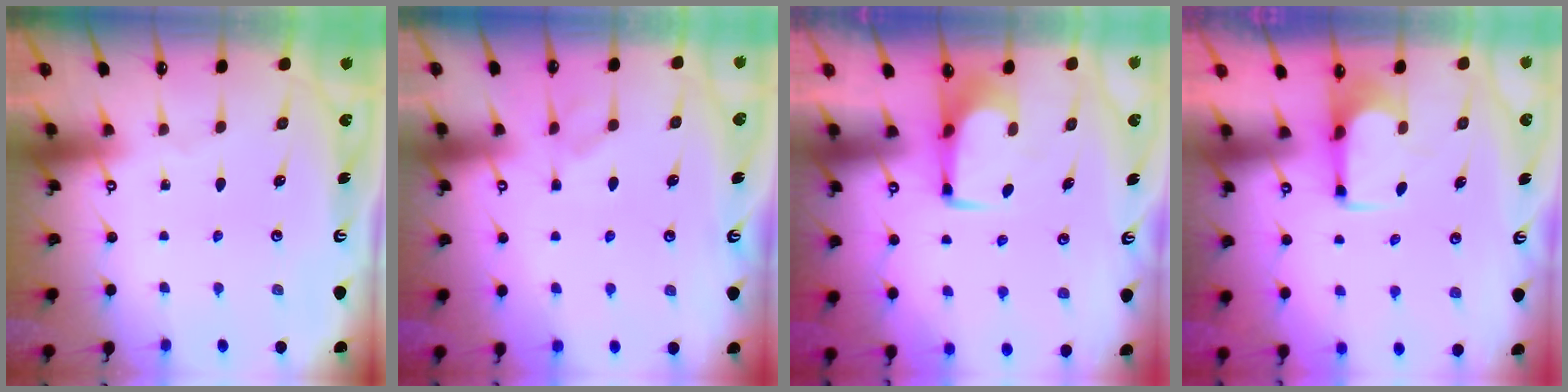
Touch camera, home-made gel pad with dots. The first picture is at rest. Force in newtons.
{"total": 1.7, "press": 1.5, "slide": 0.7}
{"total": 1.6, "press": 1.4, "slide": 0.7}
{"total": 2.4, "press": 2.2, "slide": 1.1}